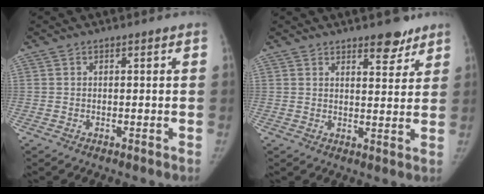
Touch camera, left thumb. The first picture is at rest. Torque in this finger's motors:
{"motor_torque": [0.31, -0.14, 0.16, -0.55, 0.11]}